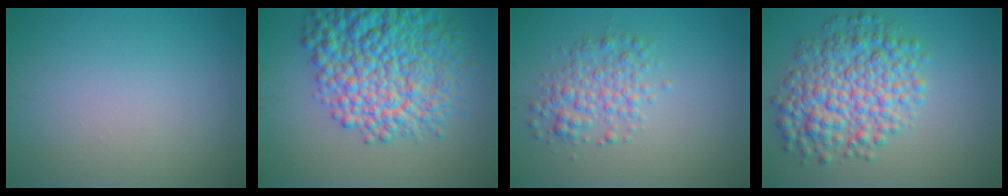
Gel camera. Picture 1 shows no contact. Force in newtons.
{"total": 11.8, "press": 11.8, "slide": 0.5}
{"total": 3.2, "press": 3.2, "slide": 0.1}
{"total": 7.4, "press": 7.4, "slide": 0.1}